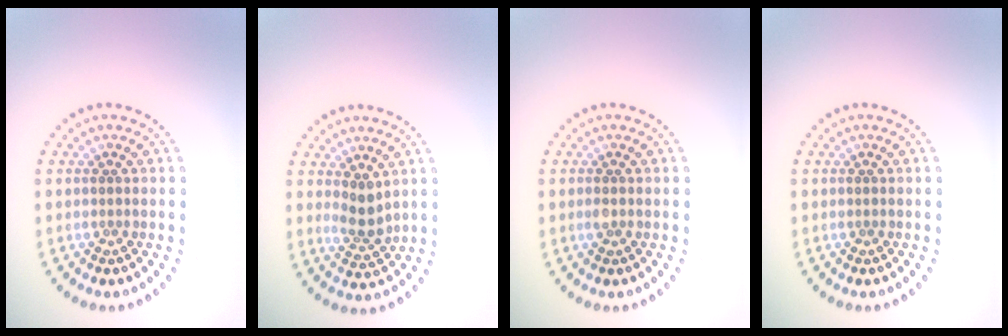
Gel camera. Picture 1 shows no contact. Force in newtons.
{"total": 2.2, "press": 2.0, "slide": 1.0}
{"total": 0.6, "press": 0.5, "slide": 0.3}
{"total": 0.0}